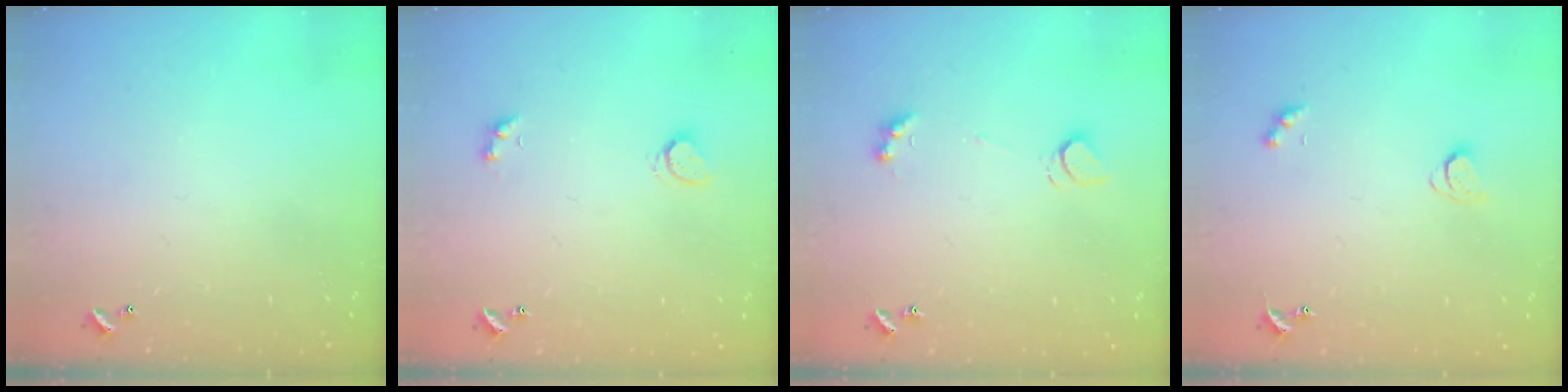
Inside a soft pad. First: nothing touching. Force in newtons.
{"total": 2.7, "press": 2.1, "slide": 1.6}
{"total": 3.8, "press": 3.8, "slide": 0.5}
{"total": 1.7, "press": 1.6, "slide": 0.4}